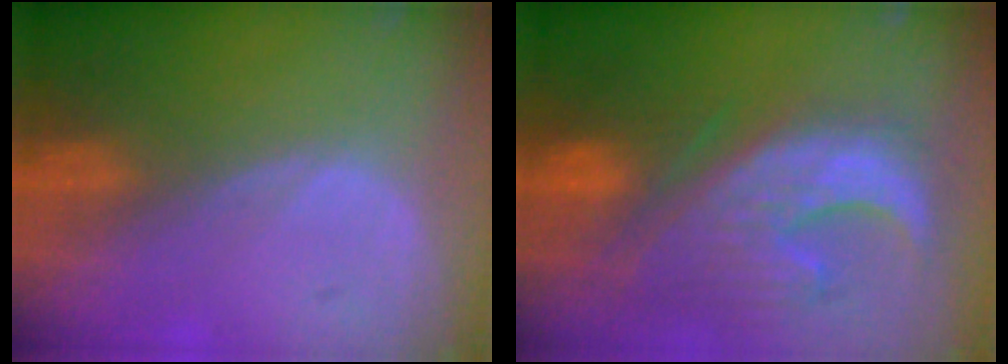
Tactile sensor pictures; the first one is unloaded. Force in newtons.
{"total": 12.6, "press": 11.1, "slide": 6.0}